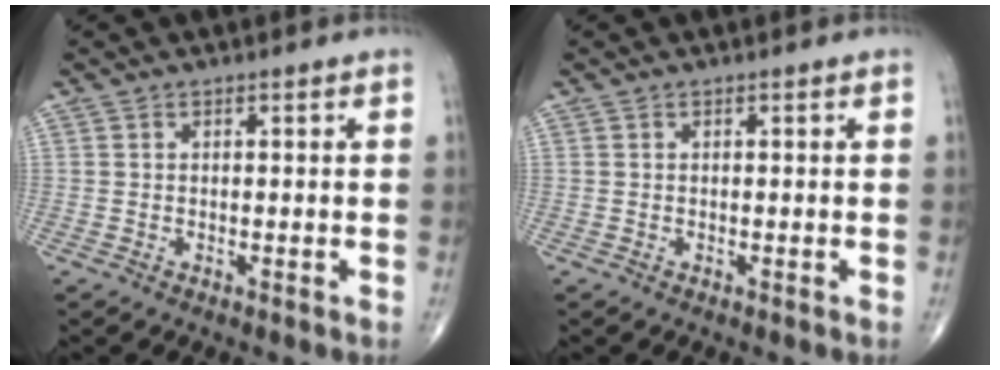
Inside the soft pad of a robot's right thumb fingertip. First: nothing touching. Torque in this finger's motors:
{"motor_torque": [-0.15, 0.15, -0.12, -0.07, 0.01]}